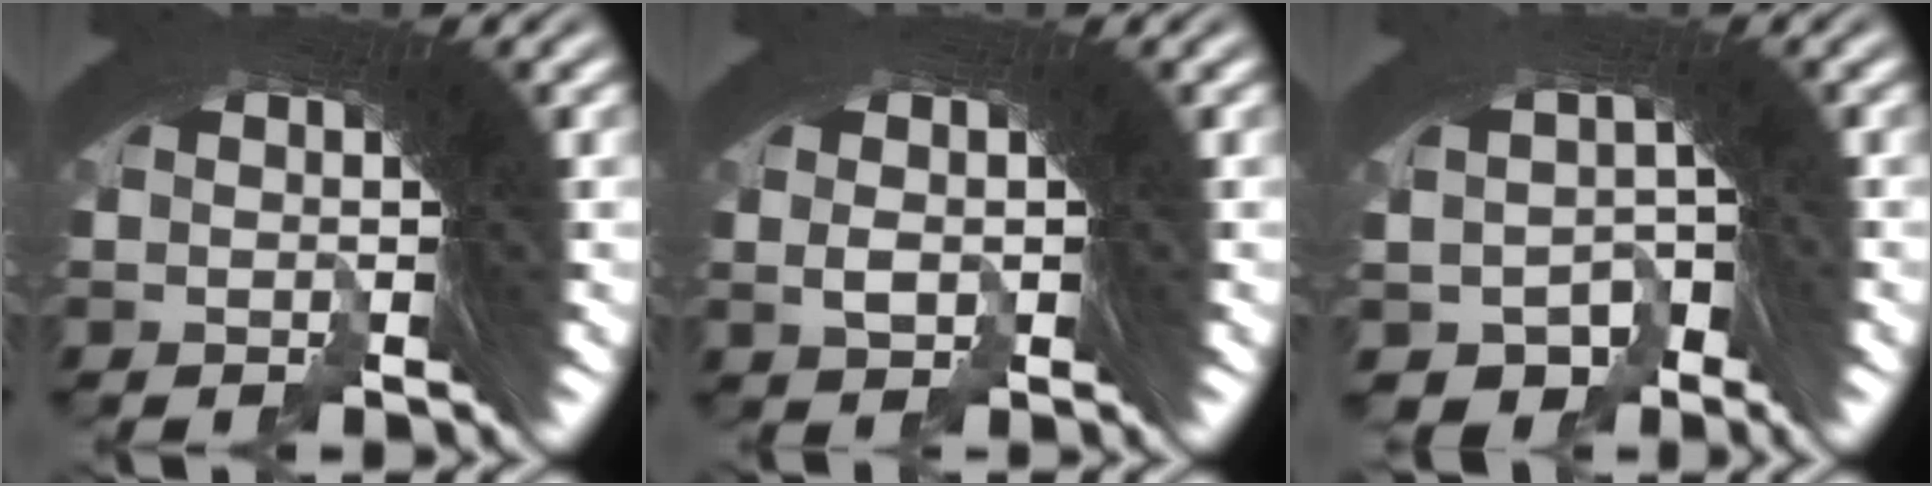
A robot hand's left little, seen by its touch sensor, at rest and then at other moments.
{"total": 2.0, "force": [-0.3, 2.0, 0.6], "torque": [-0.013, 0.004, -0.004]}
{"total": 8.0, "force": [-5.9, 5.5, -0.5], "torque": [-0.035, -0.049, -0.084]}